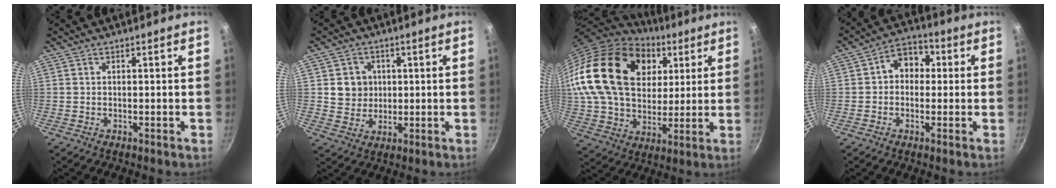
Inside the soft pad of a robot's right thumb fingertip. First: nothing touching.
{"total": 5.9, "force": [1.0, 5.5, 1.8], "torque": [0.002, 0.001, 0.020]}
{"total": 28.5, "force": [9.5, 19.7, 18.3], "torque": [-0.310, -0.006, 0.170]}
{"total": 7.4, "force": [0.8, 5.8, 4.4], "torque": [-0.024, 0.015, -0.005]}